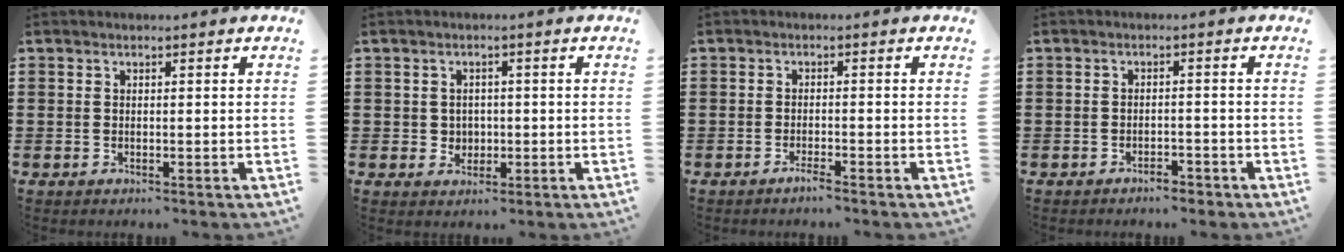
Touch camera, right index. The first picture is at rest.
{"total": 2.2, "force": [-0.1, 2.1, 0.5], "torque": [-0.010, 0.007, -0.007]}
{"total": 1.5, "force": [-1.3, 0.0, 0.7], "torque": [-0.015, -0.004, -0.023]}
{"total": 1.9, "force": [-1.9, 0.3, 0.3], "torque": [-0.014, -0.001, -0.038]}